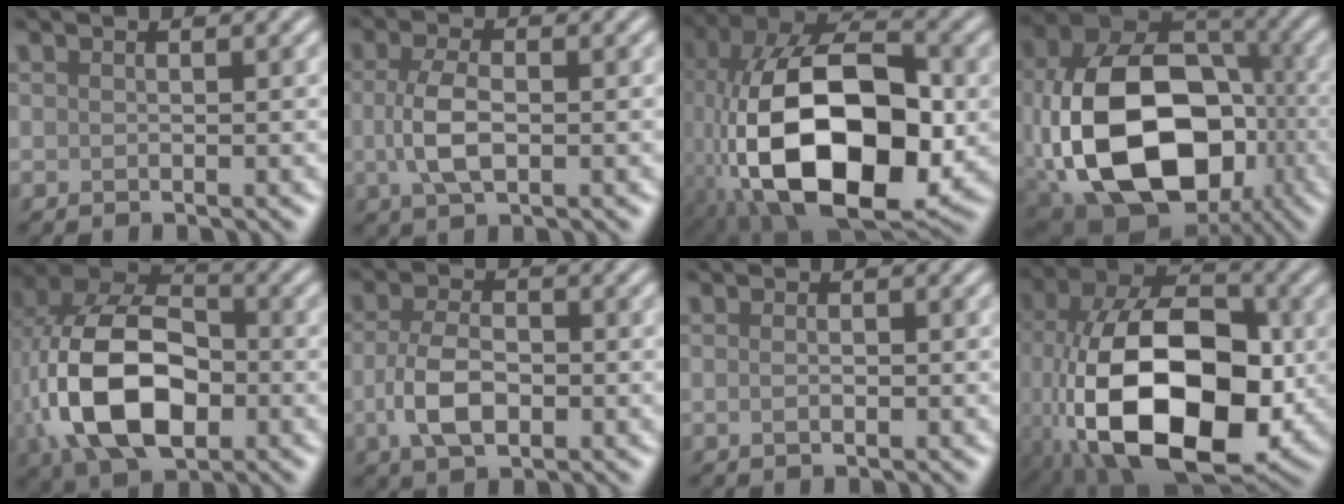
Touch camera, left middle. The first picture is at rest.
{"total": 3.8, "force": [-0.2, 1.9, 3.3], "torque": [-0.077, 0.001, -0.003]}
{"total": 17.0, "force": [-3.9, 9.2, 13.8], "torque": [-0.245, -0.001, -0.069]}
{"total": 17.0, "force": [-2.9, 12.1, 11.6], "torque": [-0.241, -0.022, -0.042]}
{"total": 13.1, "force": [-2.2, 8.5, 9.7], "torque": [-0.218, -0.009, -0.049]}
{"total": 4.7, "force": [-1.1, 2.8, 3.7], "torque": [-0.077, -0.001, -0.024]}
{"total": 1.1, "force": [-0.1, 0.6, 0.9], "torque": [-0.007, -0.005, -0.003]}
{"total": 15.9, "force": [-3.7, 9.0, 12.6], "torque": [-0.216, -0.008, -0.068]}